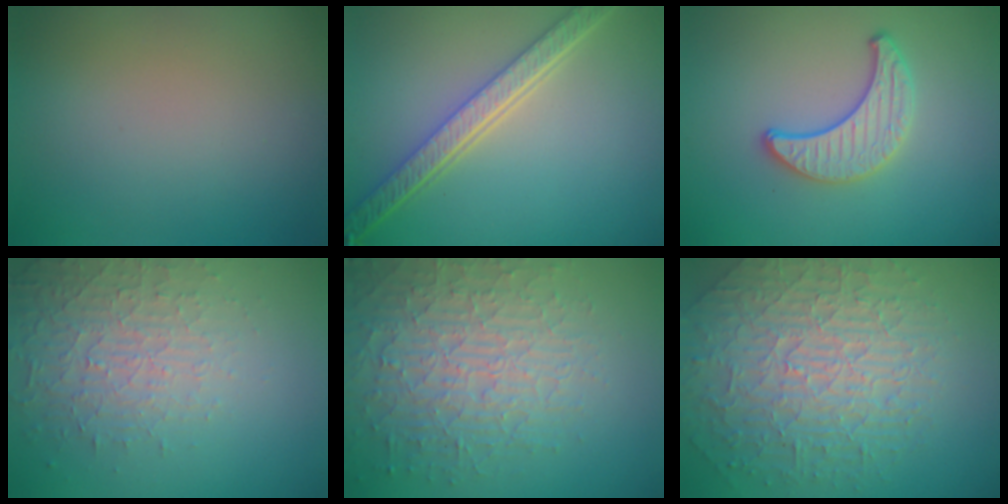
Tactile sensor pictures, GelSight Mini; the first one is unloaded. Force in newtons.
{"total": 5.8, "press": 4.4, "slide": 3.7}
{"total": 3.0, "press": 2.8, "slide": 0.9}
{"total": 4.5, "press": 3.1, "slide": 3.4}
{"total": 6.5, "press": 5.1, "slide": 4.0}
{"total": 7.2, "press": 5.8, "slide": 4.2}